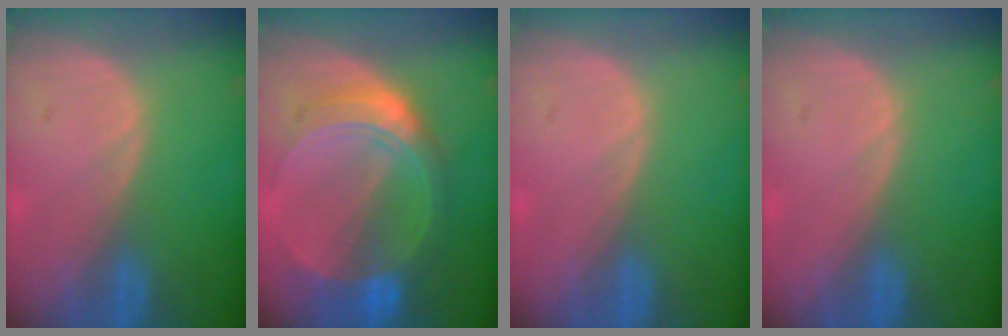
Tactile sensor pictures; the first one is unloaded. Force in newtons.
{"total": 8.5, "press": 8.5, "slide": 0.6}
{"total": 0.0}
{"total": 0.0}